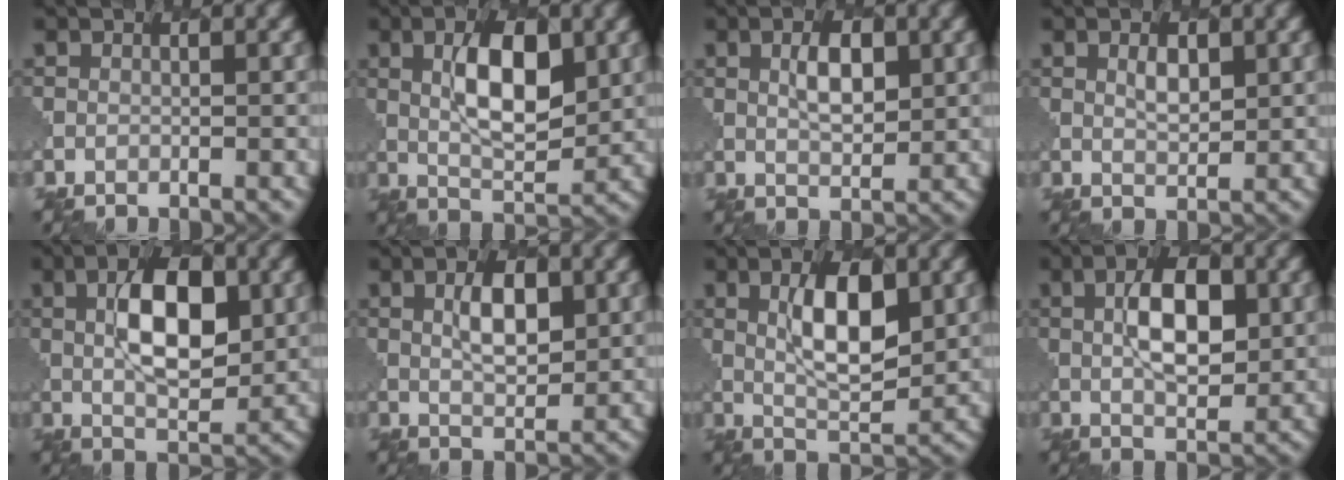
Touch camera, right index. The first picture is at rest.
{"total": 6.6, "force": [1.4, 2.7, 5.9], "torque": [-0.098, 0.002, 0.026]}
{"total": 3.2, "force": [1.0, 1.4, 2.6], "torque": [-0.049, 0.002, 0.019]}
{"total": 1.7, "force": [0.8, 0.8, 1.3], "torque": [-0.024, 0.000, 0.017]}
{"total": 7.9, "force": [1.4, 3.6, 6.9], "torque": [-0.111, 0.006, 0.023]}
{"total": 3.8, "force": [1.1, 1.7, 3.2], "torque": [-0.062, 0.002, 0.022]}
{"total": 6.4, "force": [1.4, 2.5, 5.8], "torque": [-0.097, 0.001, 0.027]}
{"total": 6.3, "force": [1.2, 2.9, 5.4], "torque": [-0.088, 0.005, 0.021]}